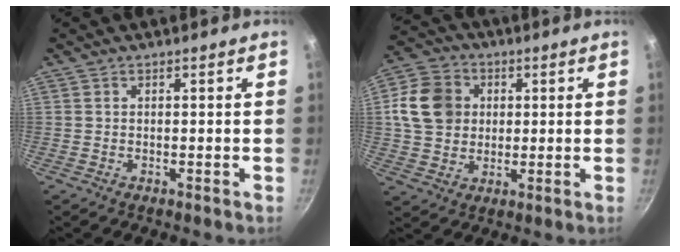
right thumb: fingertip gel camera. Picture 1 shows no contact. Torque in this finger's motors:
{"motor_torque": [1.37, 2.19, 1.25, -0.39, 0.28]}